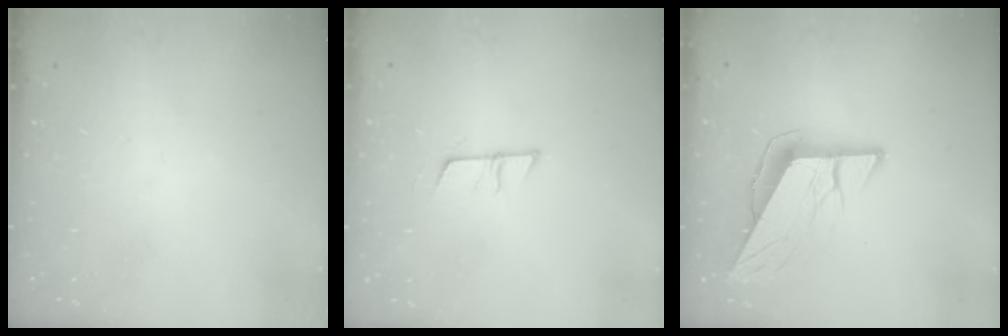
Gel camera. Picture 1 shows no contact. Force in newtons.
{"total": 7.2, "press": 7.1, "slide": 0.5}
{"total": 10.2, "press": 10.2, "slide": 0.6}